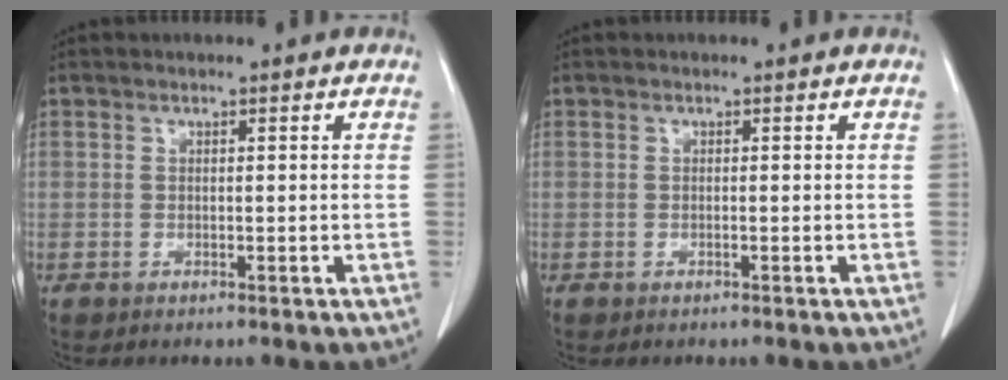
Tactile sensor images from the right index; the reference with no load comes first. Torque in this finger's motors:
{"motor_torque": [0.07, -0.01, 0.02, 0.01]}